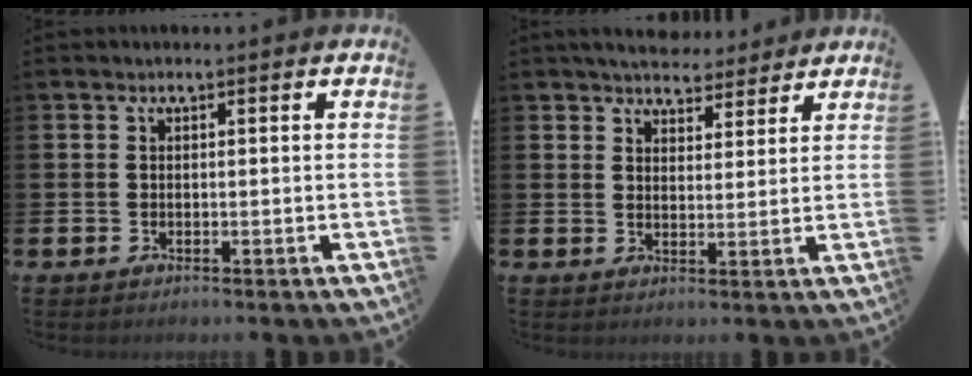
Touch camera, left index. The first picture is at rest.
{"total": 5.0, "force": [4.8, 1.5, 0.3], "torque": [-0.011, -0.024, 0.086]}